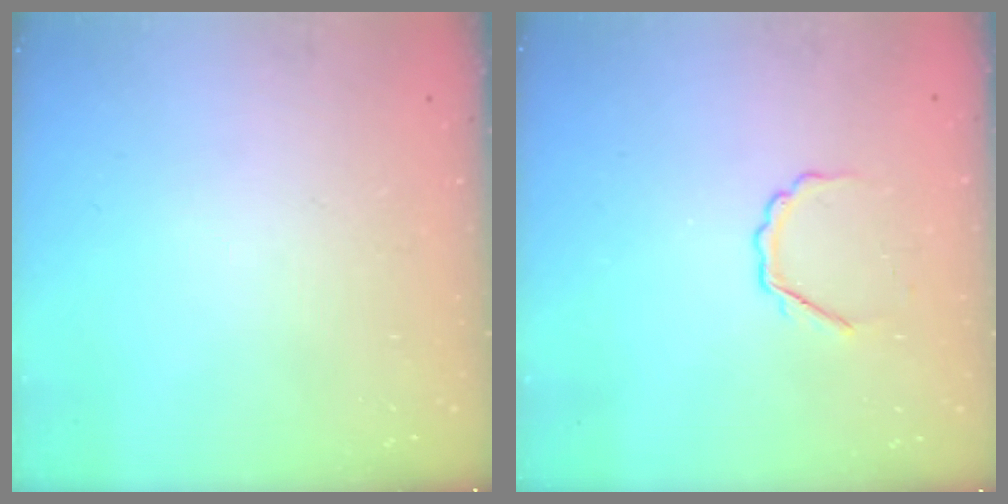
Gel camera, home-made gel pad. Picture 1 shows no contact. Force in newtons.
{"total": 3.8, "press": 3.8, "slide": 0.7}